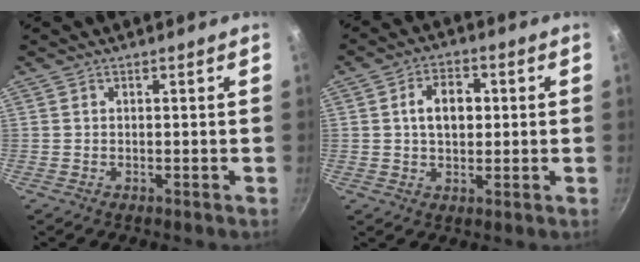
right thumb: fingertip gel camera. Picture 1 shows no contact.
{"total": 7.3, "force": [0.9, 5.0, 5.2], "torque": [-0.065, 0.011, 0.010]}